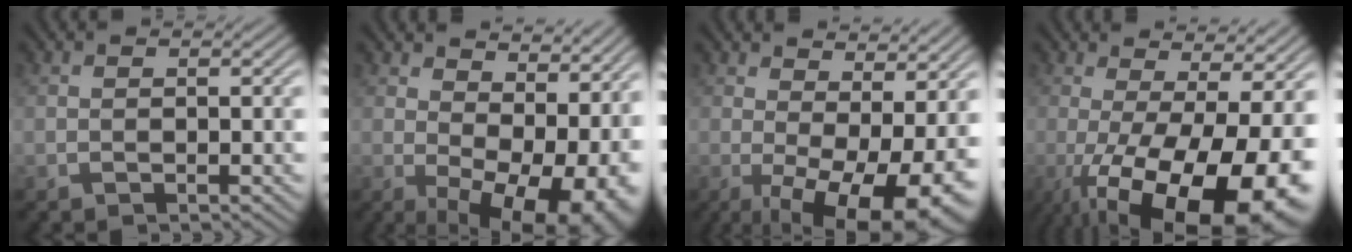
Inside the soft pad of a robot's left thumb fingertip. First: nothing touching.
{"total": 14.9, "force": [1.5, 8.6, 12.1], "torque": [-0.134, -0.018, 0.070]}
{"total": 13.2, "force": [-1.1, 5.4, 12.1], "torque": [-0.163, -0.005, 0.002]}
{"total": 17.6, "force": [-5.3, 6.5, 15.5], "torque": [-0.227, -0.018, -0.066]}